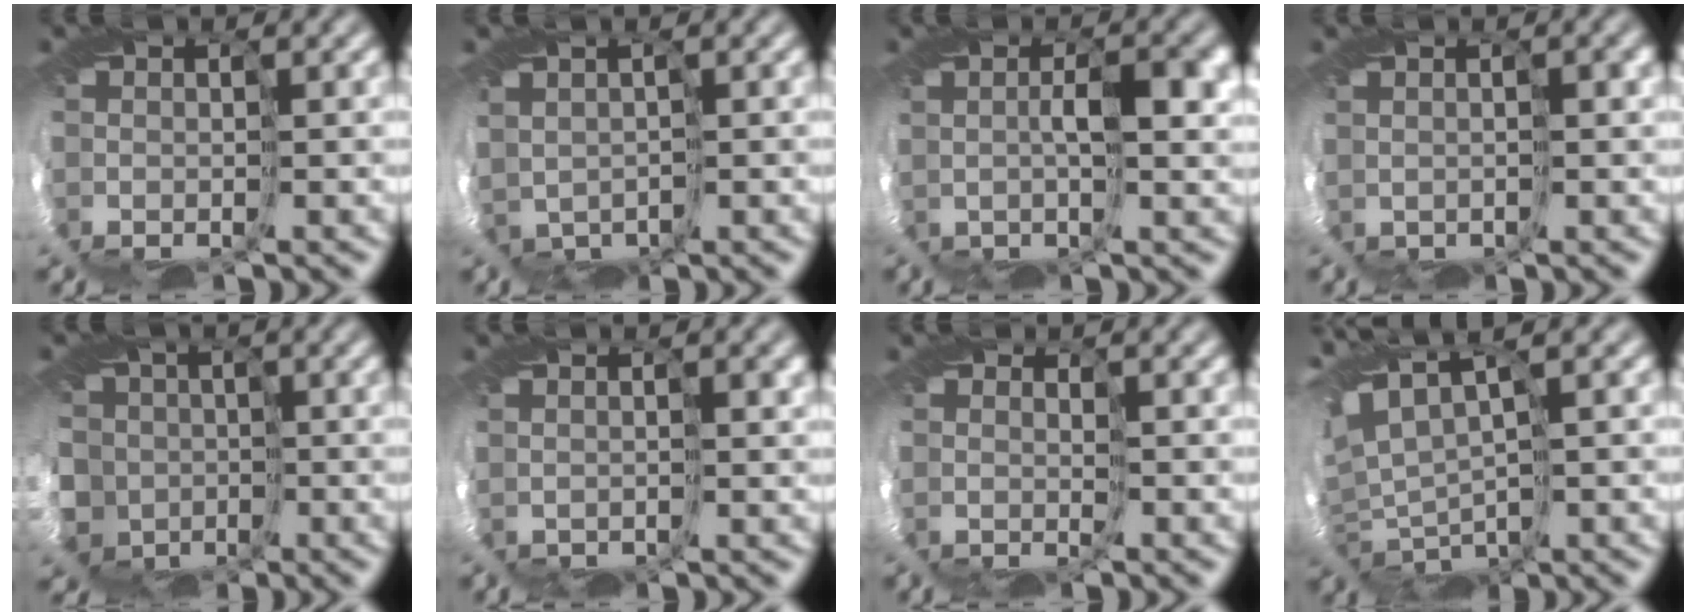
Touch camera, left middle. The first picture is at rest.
{"total": 1.6, "force": [0.5, 1.5, 0.5], "torque": [-0.015, -0.002, 0.012]}
{"total": 2.4, "force": [0.4, 0.0, 2.4], "torque": [-0.049, 0.004, 0.007]}
{"total": 0.5, "force": [0.2, 0.2, 0.4], "torque": [-0.001, 0.012, 0.007]}
{"total": 11.2, "force": [-2.8, 10.2, 3.7], "torque": [-0.119, -0.006, -0.076]}
{"total": 0.9, "force": [0.7, 0.3, 0.6], "torque": [-0.007, 0.014, 0.018]}
{"total": 0.9, "force": [0.2, -0.7, -0.5], "torque": [0.000, -0.002, 0.002]}
{"total": 5.5, "force": [2.1, 2.4, 4.4], "torque": [-0.131, 0.005, 0.058]}